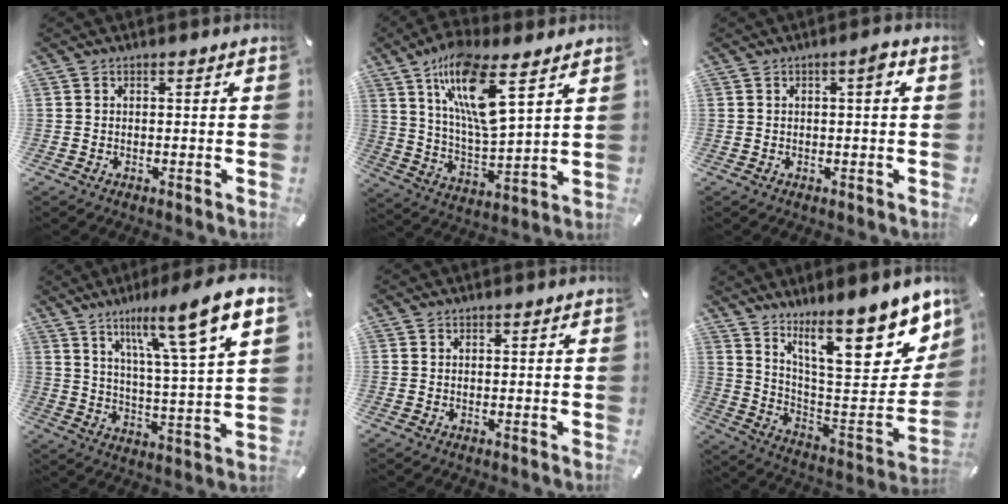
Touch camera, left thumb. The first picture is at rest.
{"total": 16.3, "force": [9.5, 4.6, 12.4], "torque": [-0.247, -0.041, 0.159]}
{"total": 3.0, "force": [0.8, 0.4, 2.8], "torque": [-0.040, -0.002, 0.007]}
{"total": 14.0, "force": [9.2, 1.7, 10.5], "torque": [-0.161, -0.056, 0.137]}
{"total": 0.0}
{"total": 21.5, "force": [14.2, 7.0, 14.6], "torque": [-0.198, -0.111, 0.229]}